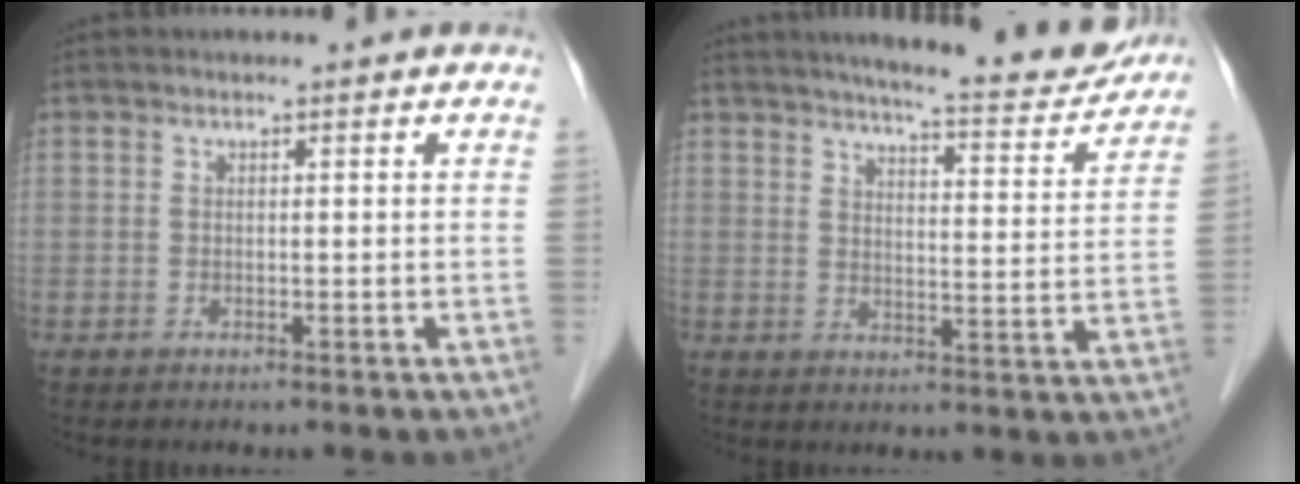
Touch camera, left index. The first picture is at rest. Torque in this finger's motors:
{"motor_torque": [0.82, -0.67, 0.45, 0.09]}